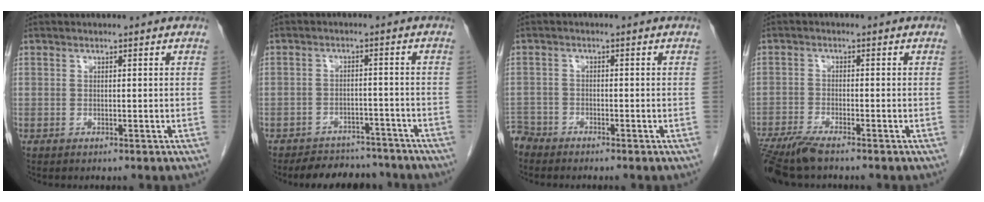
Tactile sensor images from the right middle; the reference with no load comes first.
{"total": 9.0, "force": [-8.2, 3.4, 1.6], "torque": [-0.009, 0.007, -0.106]}
{"total": 2.9, "force": [-2.8, 0.6, -0.4], "torque": [0.010, -0.006, -0.054]}
{"total": 7.1, "force": [-5.8, 0.7, 4.0], "torque": [-0.071, -0.019, -0.104]}